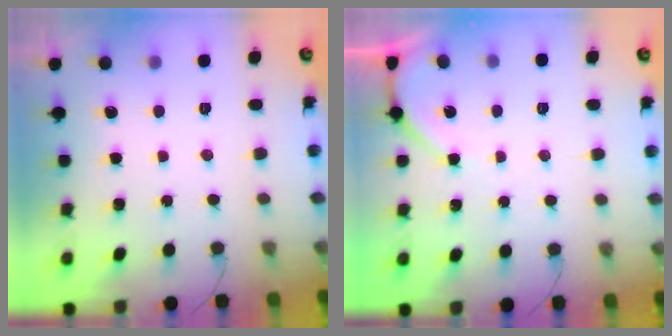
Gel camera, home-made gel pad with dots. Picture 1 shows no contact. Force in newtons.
{"total": 2.7, "press": 2.6, "slide": 0.6}